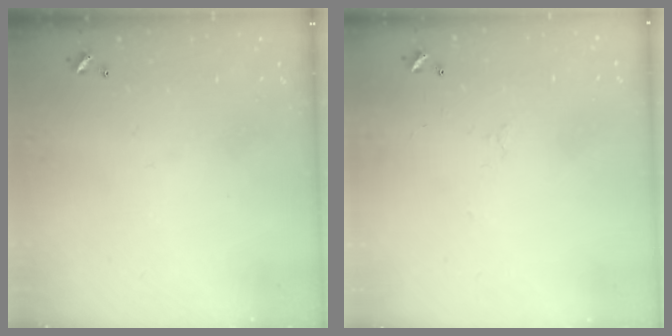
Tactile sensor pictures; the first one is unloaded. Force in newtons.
{"total": 0.7, "press": 0.2, "slide": 0.6}